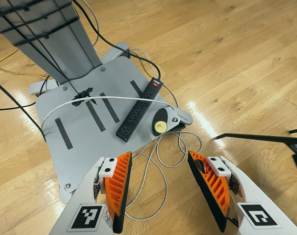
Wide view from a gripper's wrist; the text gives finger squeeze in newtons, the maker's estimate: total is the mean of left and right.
{"total": 0.0}